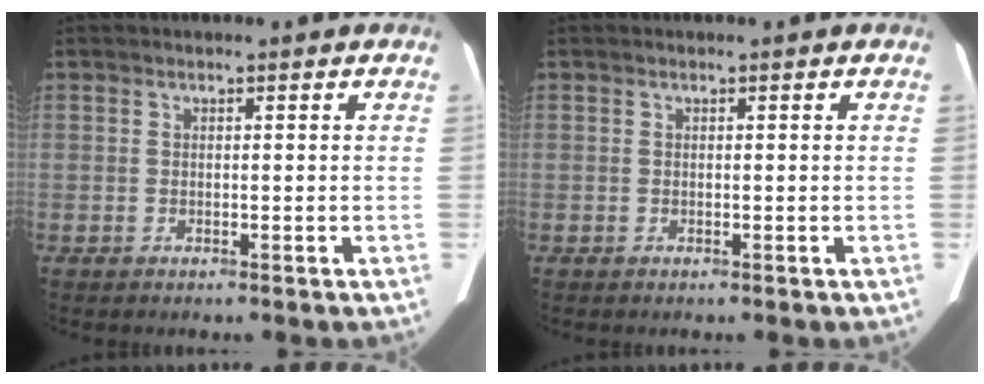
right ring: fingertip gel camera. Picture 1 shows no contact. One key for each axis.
{"total": 0.0}